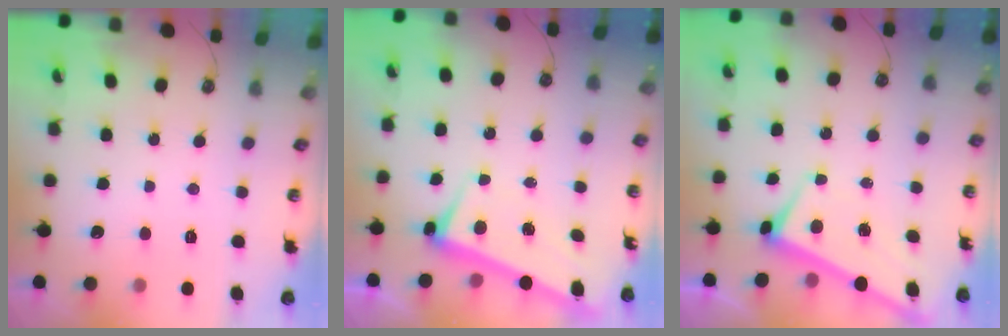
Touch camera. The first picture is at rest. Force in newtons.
{"total": 2.2, "press": 2.0, "slide": 1.0}
{"total": 2.5, "press": 2.5, "slide": 0.2}